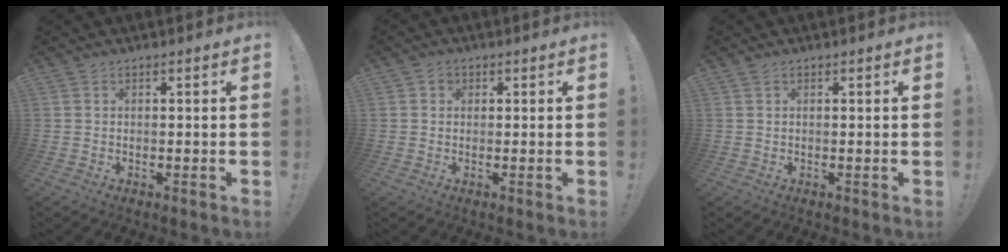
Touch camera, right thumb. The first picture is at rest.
{"total": 1.6, "force": [0.7, 1.4, 0.3], "torque": [-0.001, -0.001, 0.011]}
{"total": 0.6, "force": [0.5, 0.0, 0.3], "torque": [-0.003, -0.002, 0.009]}